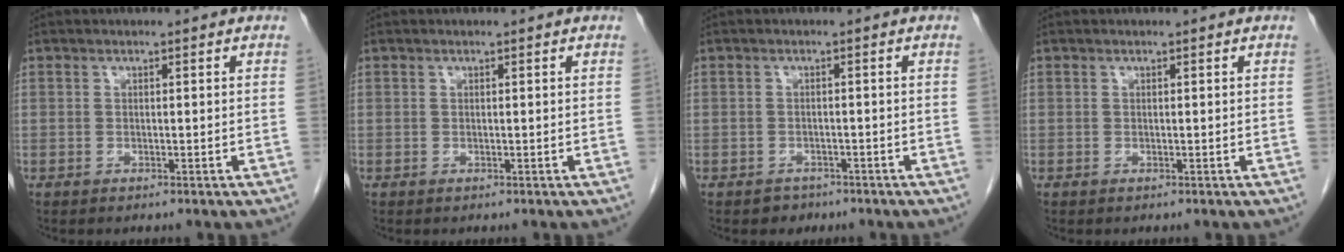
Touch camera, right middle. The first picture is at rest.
{"total": 0.0}
{"total": 1.8, "force": [-1.3, 1.2, 0.0], "torque": [-0.007, 0.004, -0.017]}
{"total": 0.0}